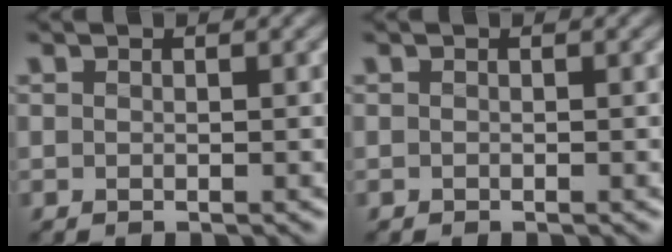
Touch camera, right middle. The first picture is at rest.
{"total": 0.0}